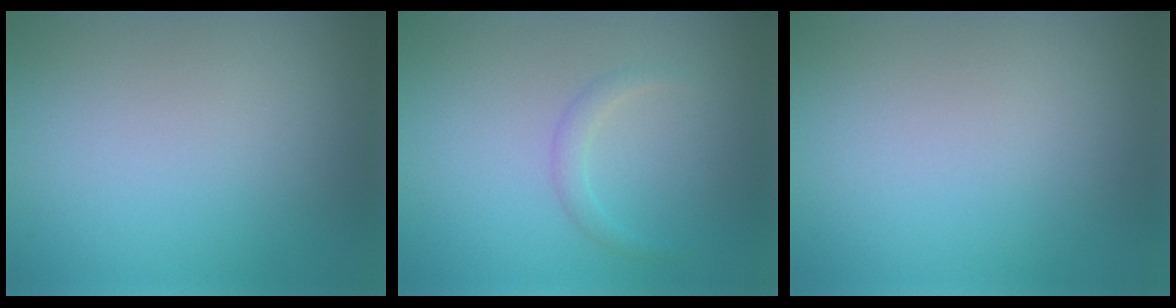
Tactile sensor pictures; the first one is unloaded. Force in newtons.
{"total": 1.1, "press": 1.1, "slide": 0.1}
{"total": 0.0}